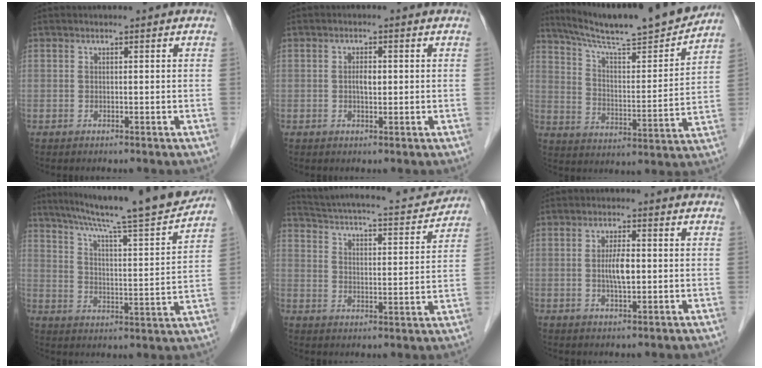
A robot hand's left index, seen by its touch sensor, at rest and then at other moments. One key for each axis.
{"total": 1.9, "fx": 0.1, "fy": 0.8, "fz": 1.8, "tx": -0.032, "ty": 0.002, "tz": 0.001}
{"total": 19.6, "fx": 17.7, "fy": 0.6, "fz": 8.5, "tx": -0.138, "ty": -0.013, "tz": 0.270}
{"total": 20.6, "fx": 17.9, "fy": -0.2, "fz": 10.2, "tx": -0.160, "ty": -0.018, "tz": 0.258}
{"total": 16.8, "fx": 15.2, "fy": 3.0, "fz": 6.3, "tx": -0.110, "ty": 0.007, "tz": 0.213}
{"total": 3.9, "fx": -0.1, "fy": 1.0, "fz": 3.8, "tx": -0.073, "ty": 0.001, "tz": -0.002}